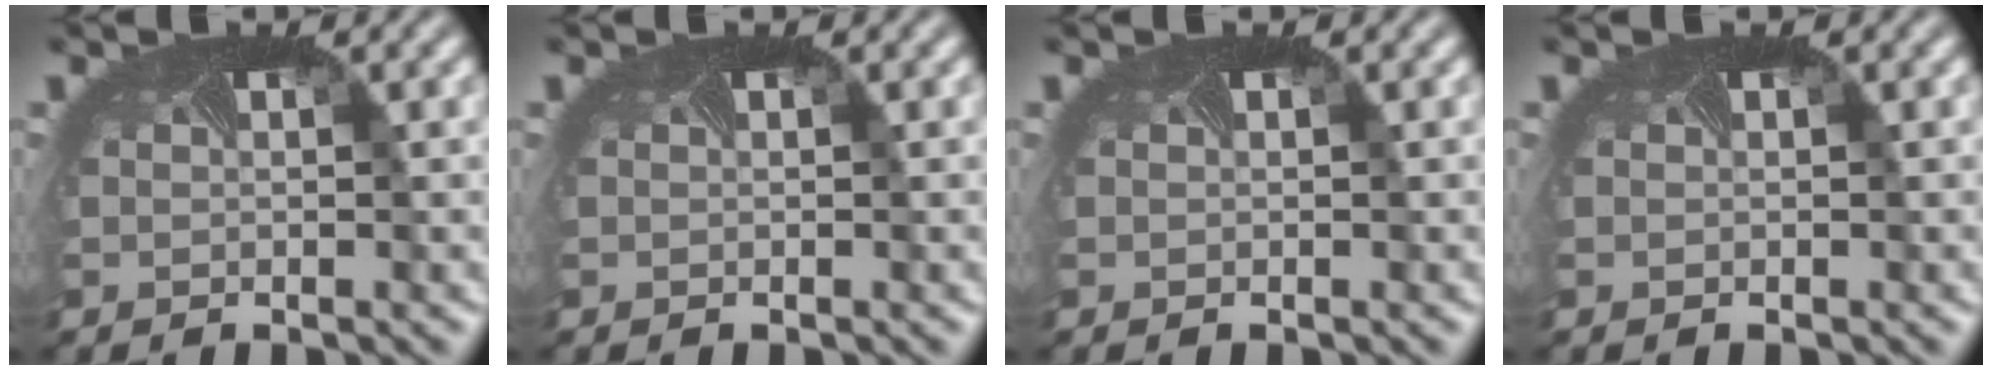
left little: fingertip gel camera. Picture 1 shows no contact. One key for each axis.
{"total": 0.0}
{"total": 0.0}
{"total": 0.0}